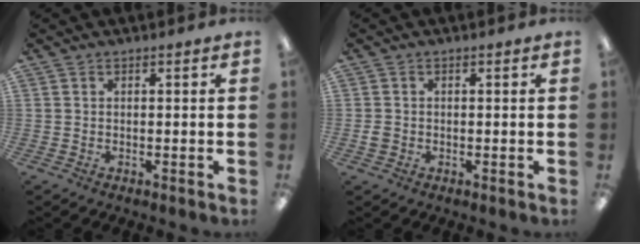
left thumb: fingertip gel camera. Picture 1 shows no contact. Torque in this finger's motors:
{"motor_torque": [-0.22, 0.10, 0.31, -0.06, 0.00]}